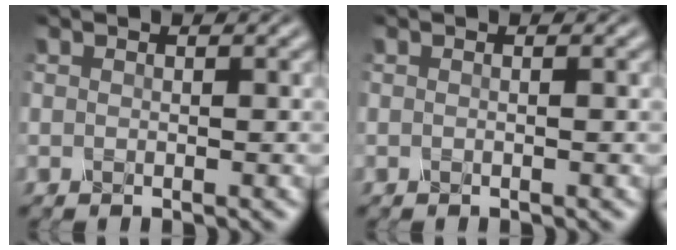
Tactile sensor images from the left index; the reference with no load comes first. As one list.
[{"total": 0.6, "force": [-0.1, 0.2, 0.5], "torque": [-0.006, -0.003, -0.010]}]